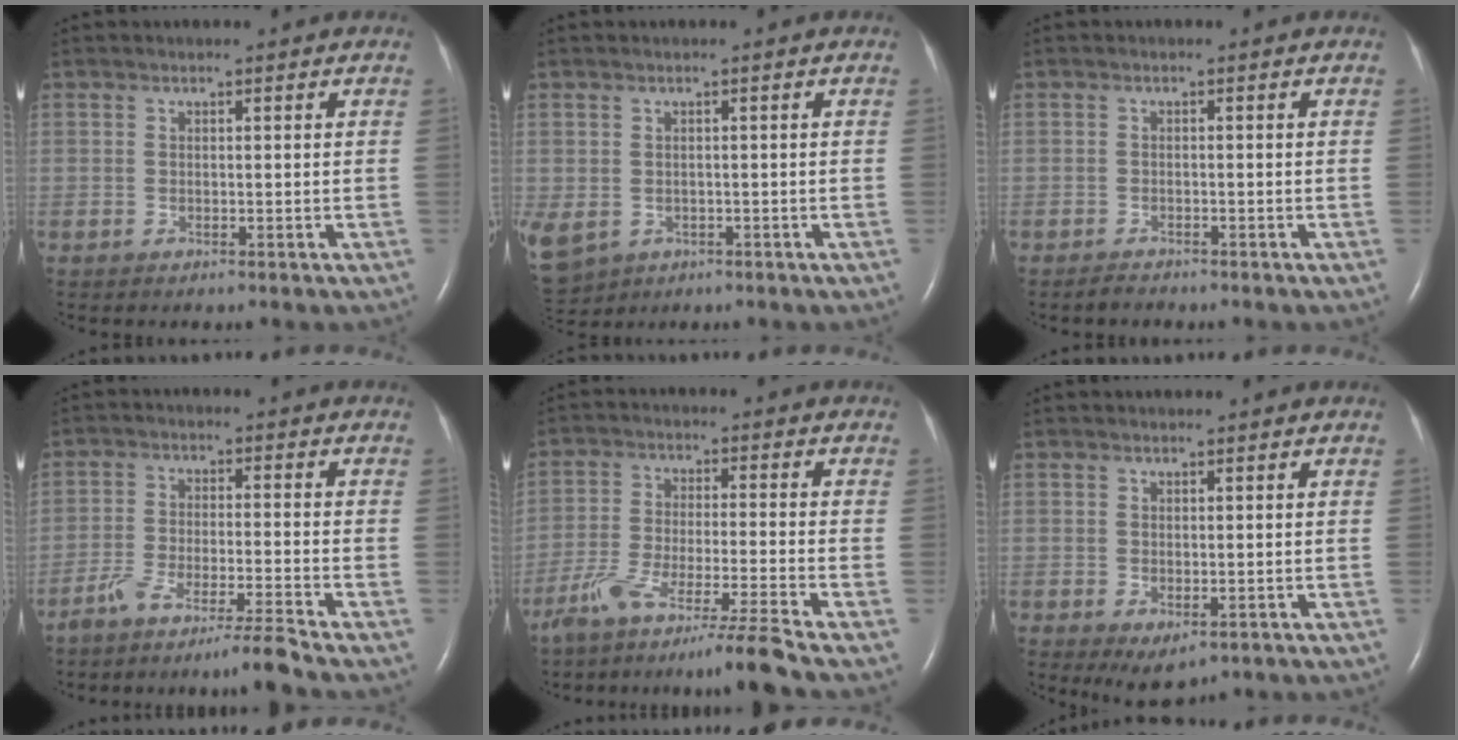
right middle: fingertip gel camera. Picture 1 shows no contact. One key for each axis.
{"total": 15.0, "fx": -5.6, "fy": 12.2, "fz": 6.8, "tx": -0.215, "ty": -0.017, "tz": -0.068}
{"total": 1.2, "fx": -1.1, "fy": 0.3, "fz": 0.2, "tx": -0.012, "ty": -0.003, "tz": -0.018}
{"total": 6.9, "fx": -6.0, "fy": -2.0, "fz": 2.6, "tx": -0.048, "ty": -0.011, "tz": -0.108}
{"total": 11.4, "fx": -9.6, "fy": -3.1, "fz": 5.2, "tx": -0.081, "ty": -0.029, "tz": -0.165}
{"total": 2.7, "fx": -0.7, "fy": 1.5, "fz": 2.2, "tx": -0.035, "ty": -0.009, "tz": 0.005}